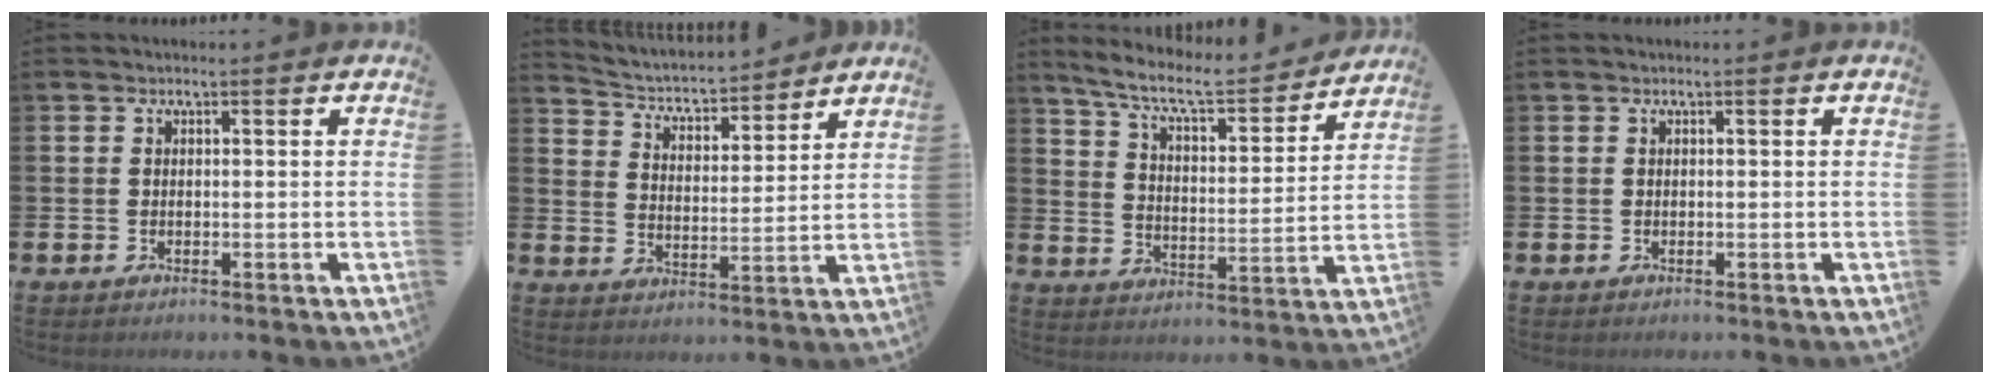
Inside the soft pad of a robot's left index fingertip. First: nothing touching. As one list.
[{"total": 4.5, "force": [4.3, 1.2, 0.9], "torque": [-0.046, -0.034, 0.069]}, {"total": 8.3, "force": [7.5, 1.5, 3.2], "torque": [-0.090, -0.051, 0.126]}, {"total": 0.0}]